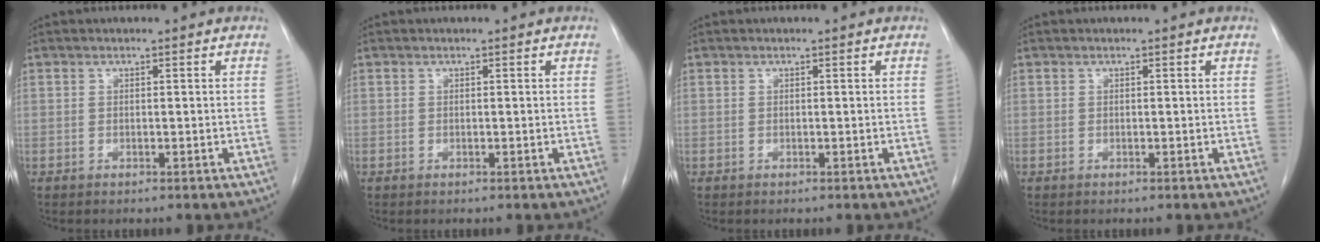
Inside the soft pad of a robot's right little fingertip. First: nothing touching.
{"total": 0.0}
{"total": 0.0}
{"total": 0.0}